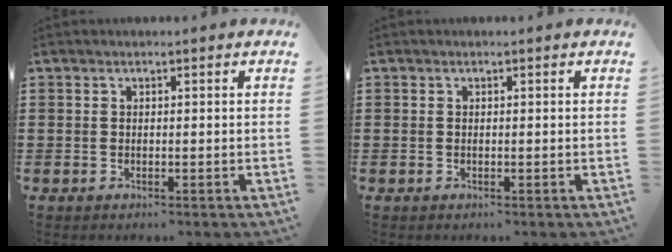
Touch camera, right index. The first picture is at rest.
{"total": 0.0}